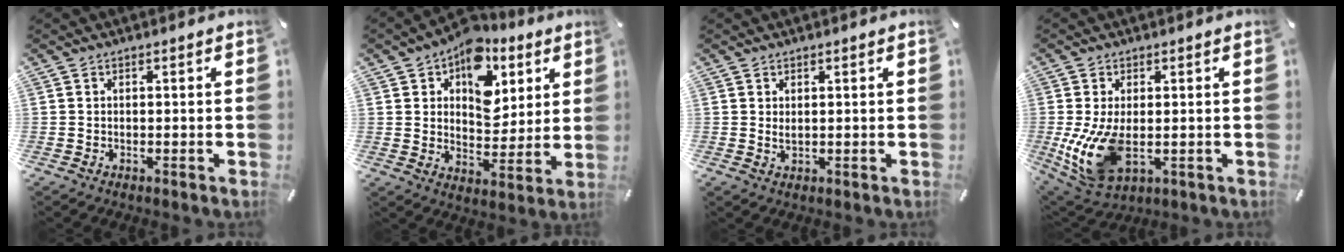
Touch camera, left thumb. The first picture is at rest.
{"total": 14.5, "force": [7.2, 9.6, 8.2], "torque": [-0.113, -0.039, 0.128]}
{"total": 1.3, "force": [0.5, 0.6, 1.0], "torque": [-0.021, 0.001, 0.009]}
{"total": 12.5, "force": [-0.9, 7.2, 10.2], "torque": [-0.225, -0.020, -0.011]}